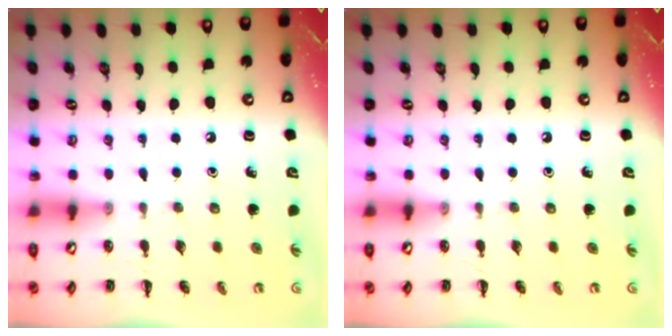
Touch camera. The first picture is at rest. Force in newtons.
{"total": 0.0}